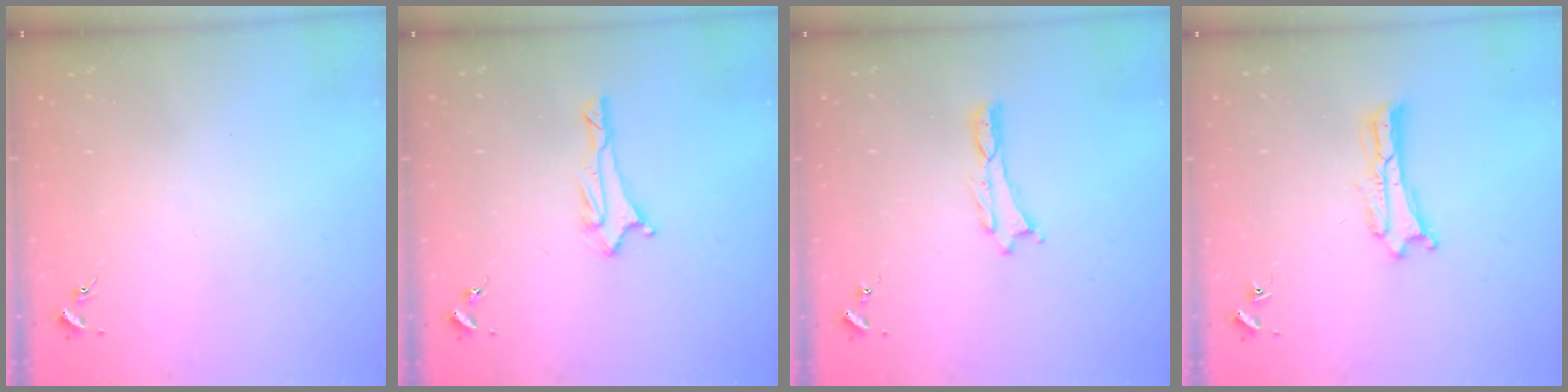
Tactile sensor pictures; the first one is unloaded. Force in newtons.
{"total": 1.7, "press": 1.6, "slide": 0.6}
{"total": 0.0}
{"total": 0.9, "press": 0.9, "slide": 0.2}